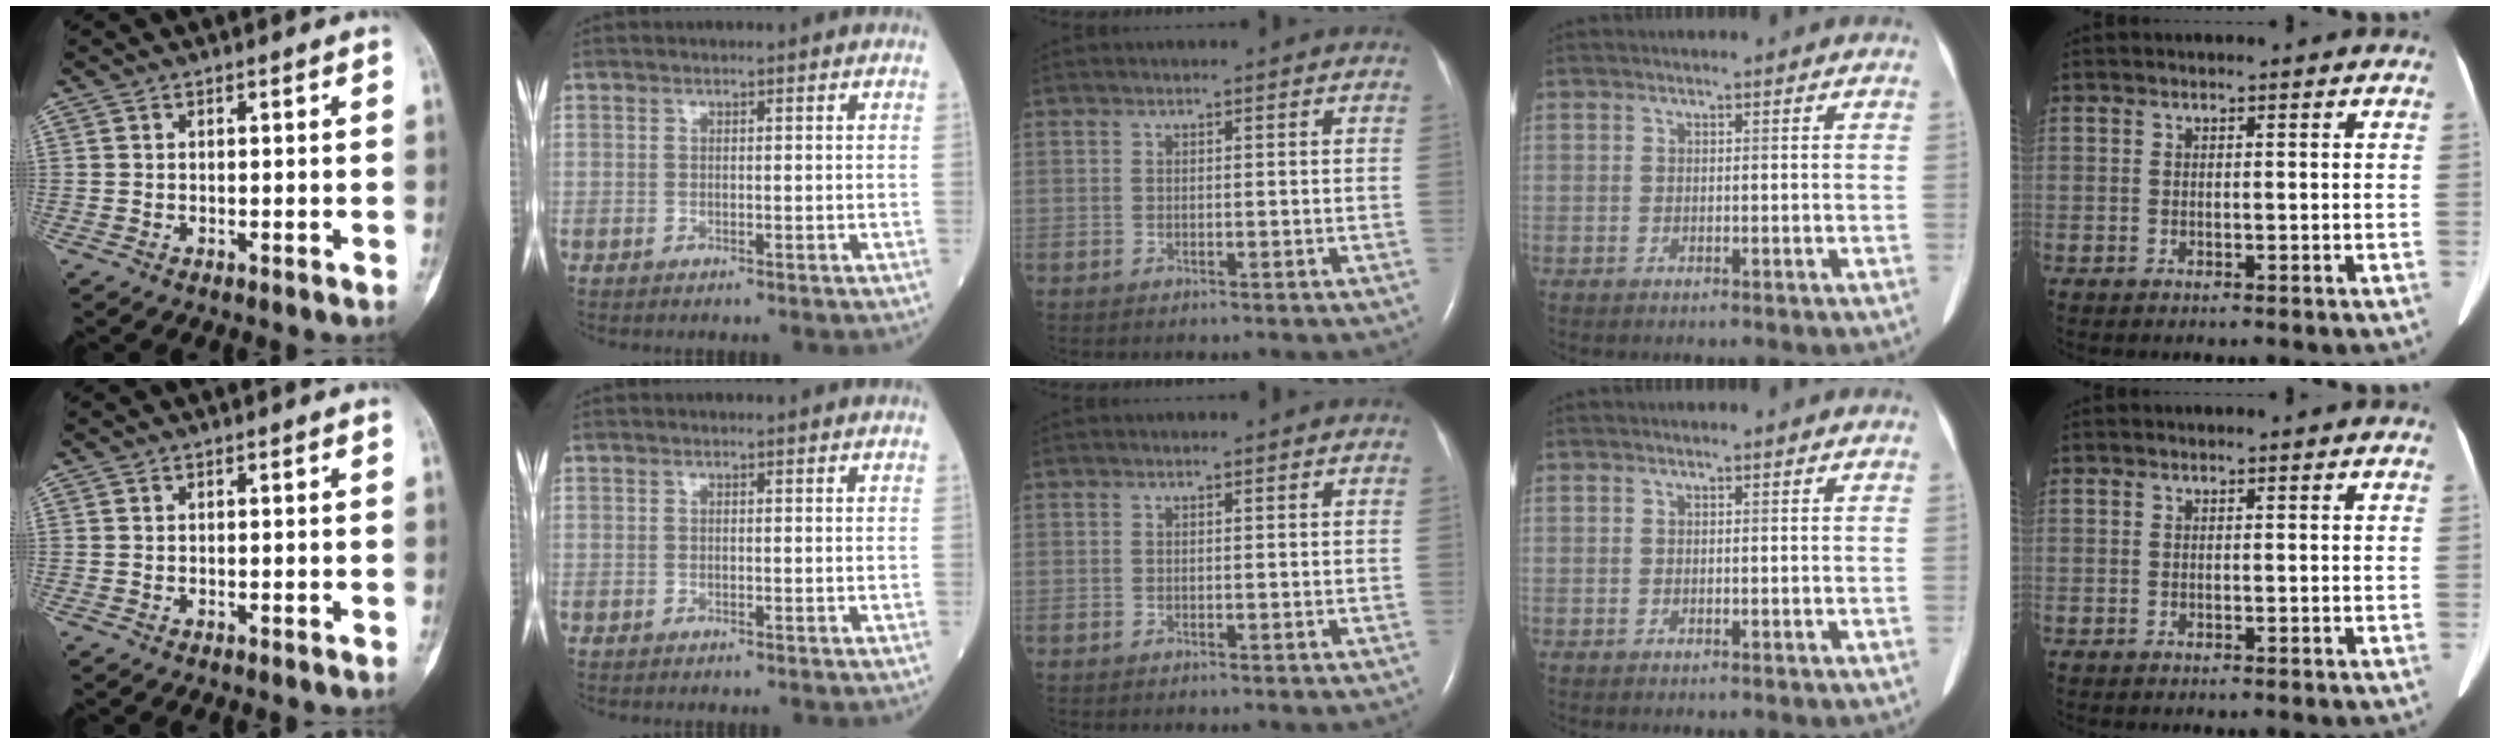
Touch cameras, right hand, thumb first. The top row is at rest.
{}